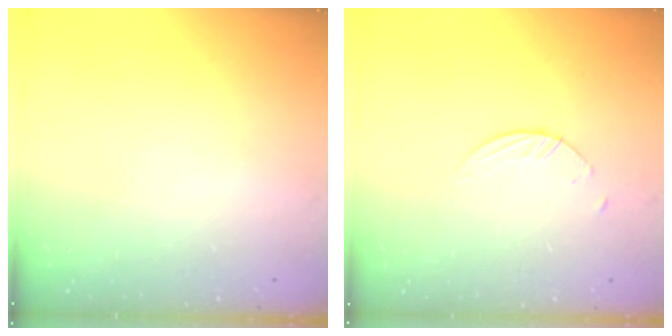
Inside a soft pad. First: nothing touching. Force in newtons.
{"total": 1.5, "press": 1.5, "slide": 0.1}